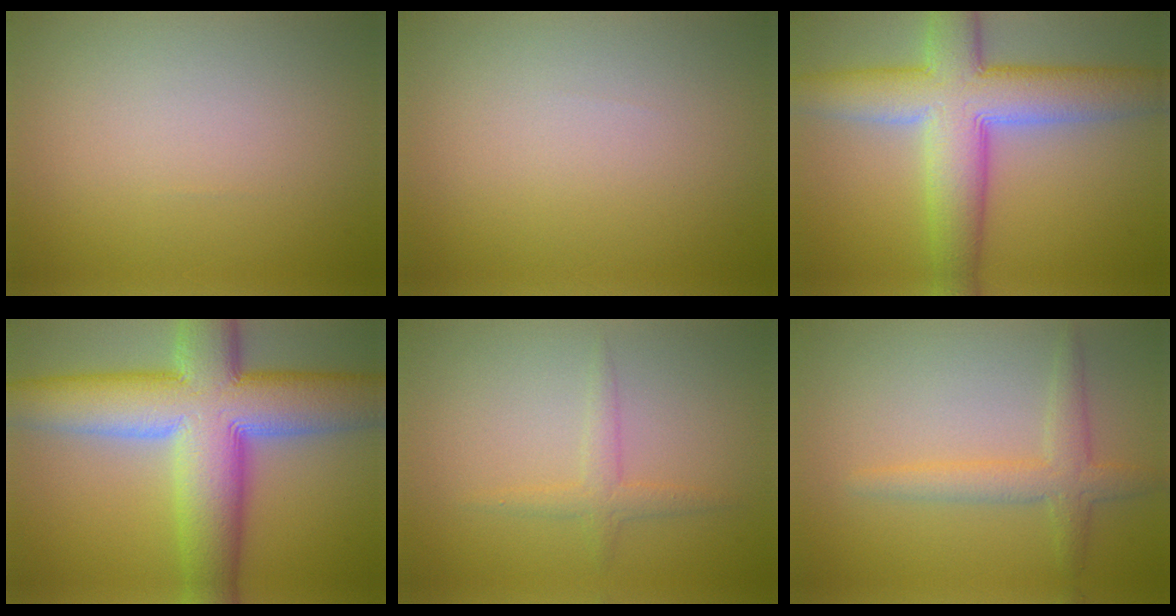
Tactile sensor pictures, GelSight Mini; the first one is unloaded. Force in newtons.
{"total": 0.0}
{"total": 9.9, "press": 9.9, "slide": 0.5}
{"total": 14.3, "press": 14.2, "slide": 0.8}
{"total": 1.7, "press": 1.7, "slide": 0.0}
{"total": 2.8, "press": 2.8, "slide": 0.1}